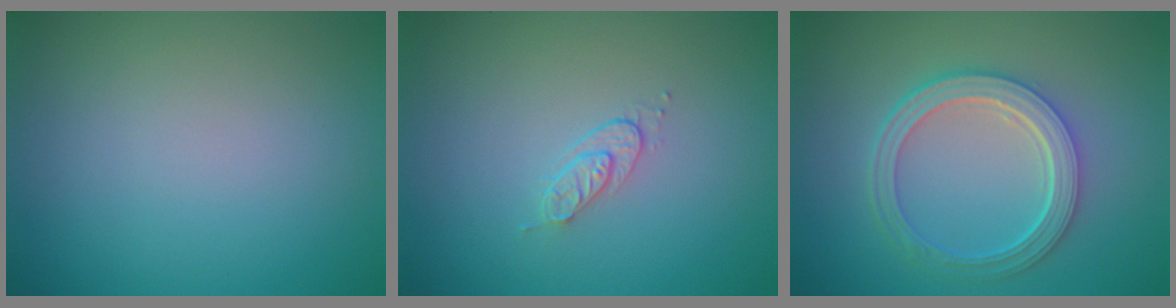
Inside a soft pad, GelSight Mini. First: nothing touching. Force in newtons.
{"total": 1.5, "press": 0.8, "slide": 1.3}
{"total": 4.9, "press": 3.9, "slide": 3.0}